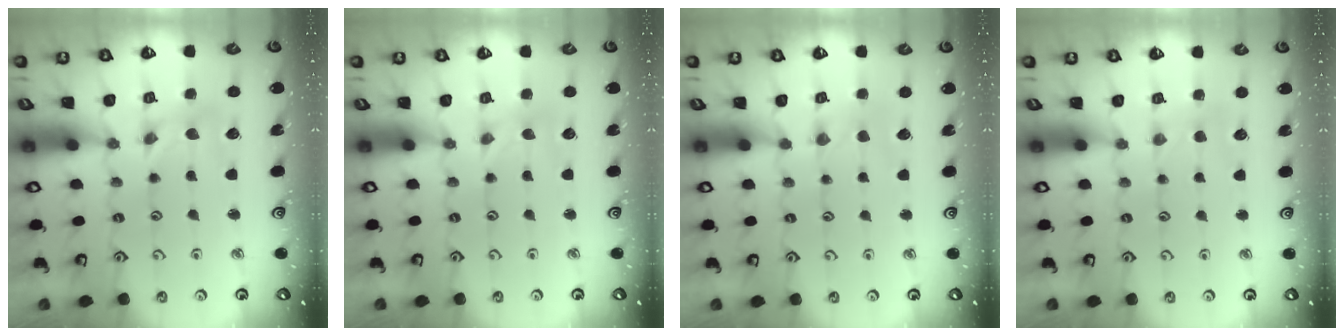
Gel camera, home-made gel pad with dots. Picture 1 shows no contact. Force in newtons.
{"total": 0.0}
{"total": 1.1, "press": 1.1, "slide": 0.3}
{"total": 1.9, "press": 1.8, "slide": 0.4}